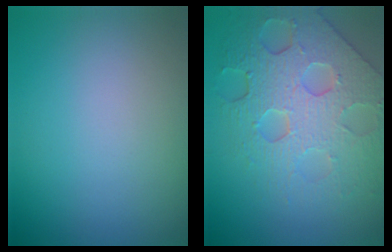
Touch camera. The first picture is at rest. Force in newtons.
{"total": 6.8, "press": 5.4, "slide": 4.2}